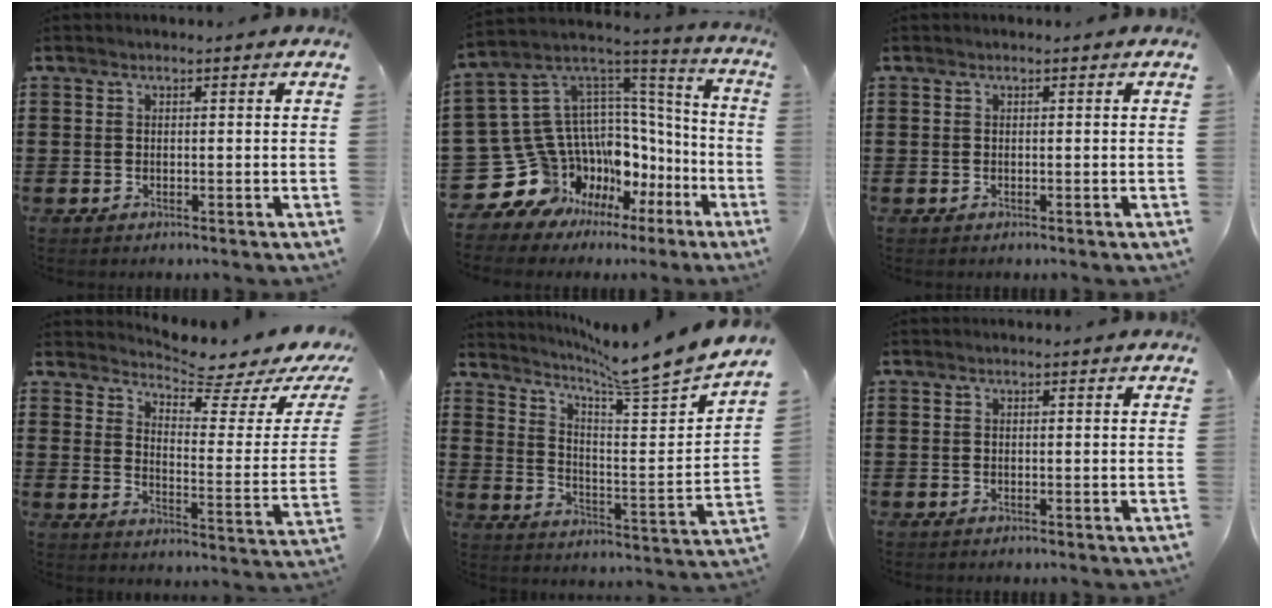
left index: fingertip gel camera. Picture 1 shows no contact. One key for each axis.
{"total": 14.3, "fx": -5.8, "fy": 11.8, "fz": 5.6, "tx": -0.169, "ty": -0.040, "tz": -0.062}
{"total": 0.0}
{"total": 4.7, "fx": 4.3, "fy": -0.1, "fz": 1.8, "tx": -0.038, "ty": -0.047, "tz": 0.063}
{"total": 7.3, "fx": 6.6, "fy": -1.2, "fz": 3.0, "tx": -0.071, "ty": -0.067, "tz": 0.098}
{"total": 0.0}